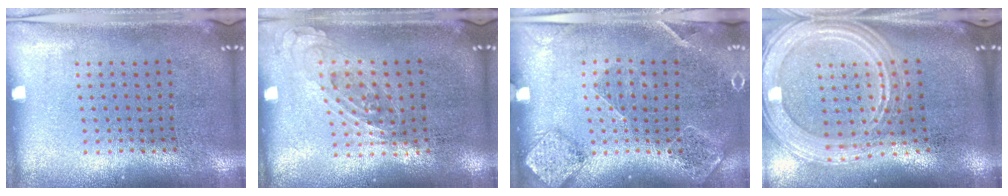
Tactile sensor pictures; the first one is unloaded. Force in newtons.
{"total": 0.8, "press": 0.7, "slide": 0.4}
{"total": 1.6, "press": 1.6, "slide": 0.4}
{"total": 2.8, "press": 2.3, "slide": 1.5}